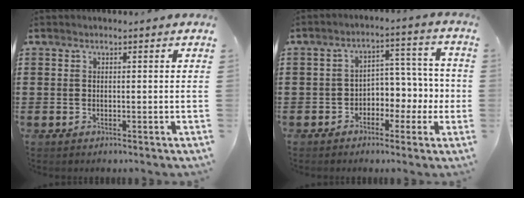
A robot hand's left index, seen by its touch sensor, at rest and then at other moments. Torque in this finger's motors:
{"motor_torque": [0.20, 0.24, 0.19, 0.04]}